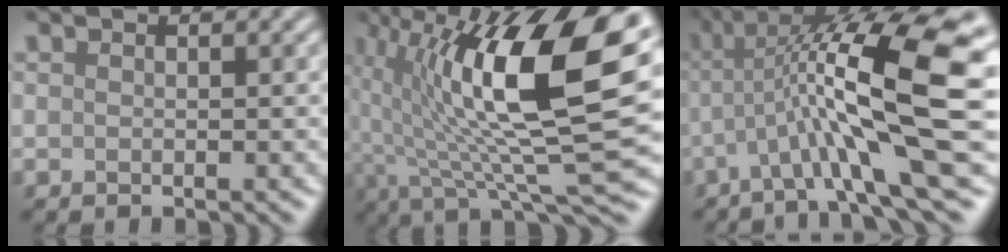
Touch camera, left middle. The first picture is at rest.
{"total": 15.8, "force": [3.3, 4.9, 14.6], "torque": [-0.248, 0.002, 0.053]}
{"total": 12.4, "force": [-0.8, 2.2, 12.2], "torque": [-0.202, 0.027, -0.012]}